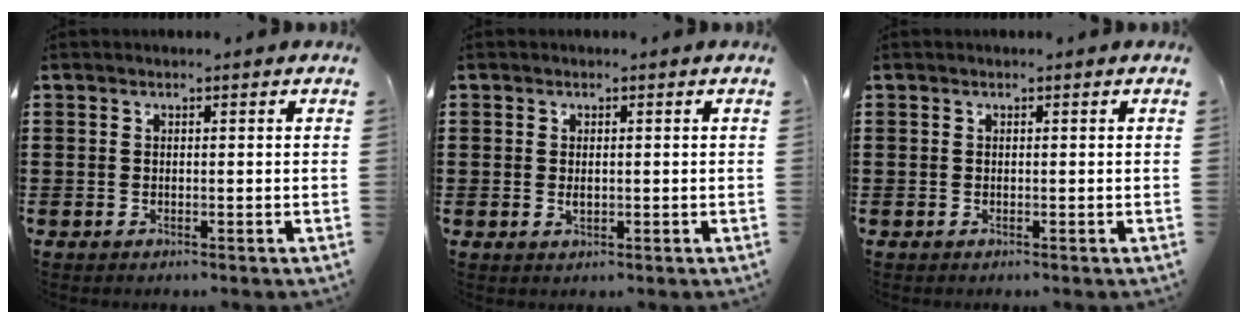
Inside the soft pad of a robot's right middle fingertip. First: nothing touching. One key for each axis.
{"total": 0.9, "fx": 0.0, "fy": 0.5, "fz": 0.7, "tx": -0.017, "ty": 0.000, "tz": 0.002}
{"total": 0.0}